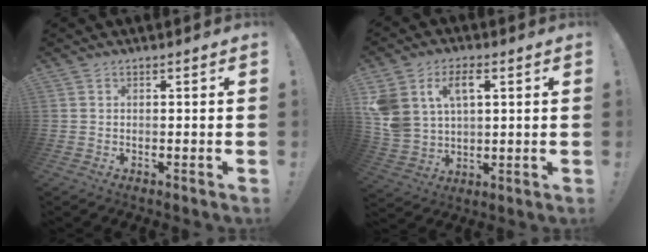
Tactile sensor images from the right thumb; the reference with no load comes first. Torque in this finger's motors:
{"motor_torque": [1.23, 2.47, 1.22, 0.39, 0.15]}